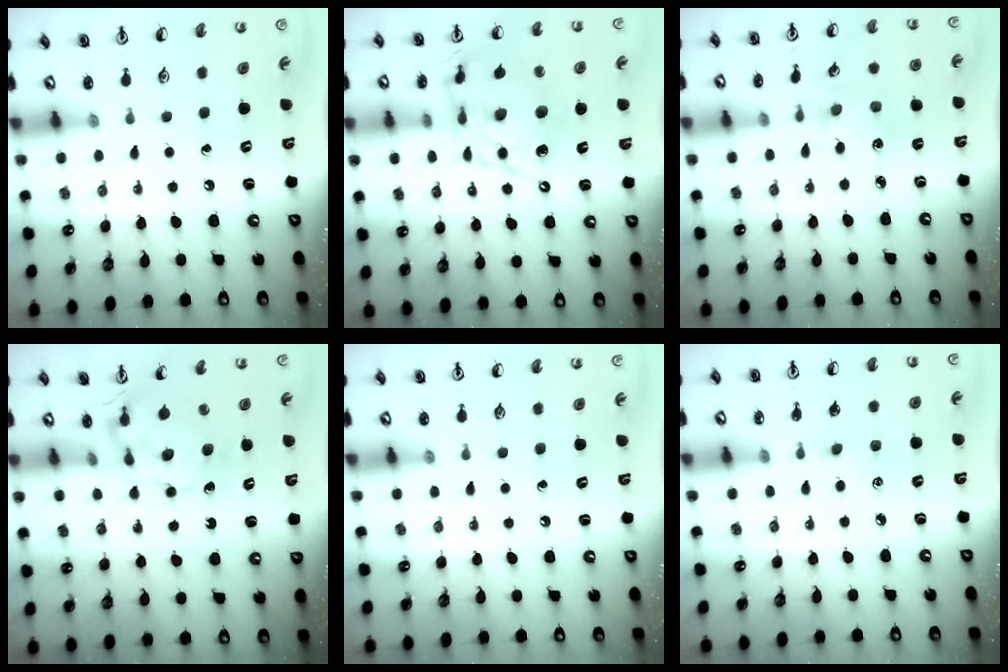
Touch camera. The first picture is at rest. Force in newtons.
{"total": 13.7, "press": 13.6, "slide": 1.2}
{"total": 1.3, "press": 1.3, "slide": 0.2}
{"total": 6.8, "press": 6.8, "slide": 0.5}
{"total": 0.0}
{"total": 2.6, "press": 2.6, "slide": 0.4}